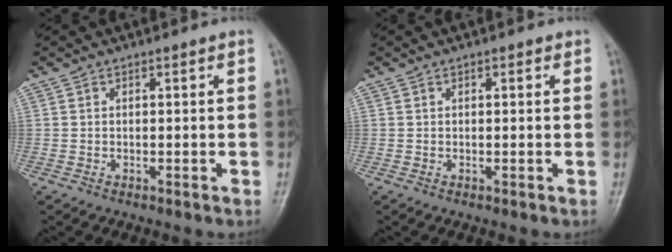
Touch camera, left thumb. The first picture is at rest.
{"total": 0.8, "force": [0.4, 0.4, 0.6], "torque": [-0.006, 0.000, 0.002]}